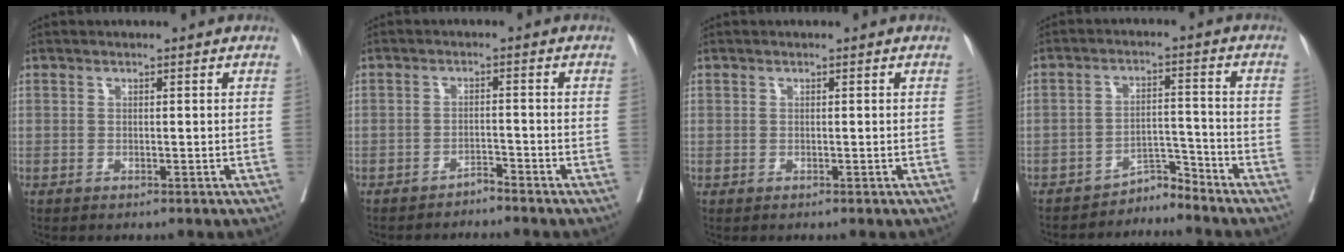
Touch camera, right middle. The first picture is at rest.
{"total": 3.0, "force": [-2.9, 0.0, 0.7], "torque": [0.002, -0.003, -0.047]}
{"total": 0.0}
{"total": 4.5, "force": [-4.5, -0.3, -0.5], "torque": [0.022, 0.010, -0.073]}